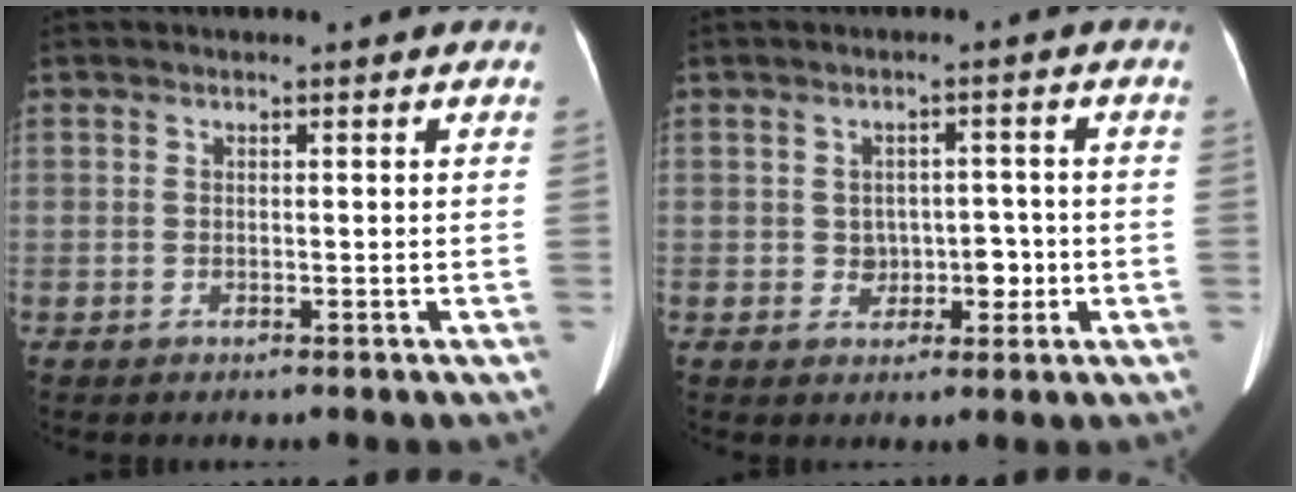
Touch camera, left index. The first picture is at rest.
{"total": 3.8, "force": [-0.8, 2.9, 2.5], "torque": [-0.030, 0.014, -0.004]}